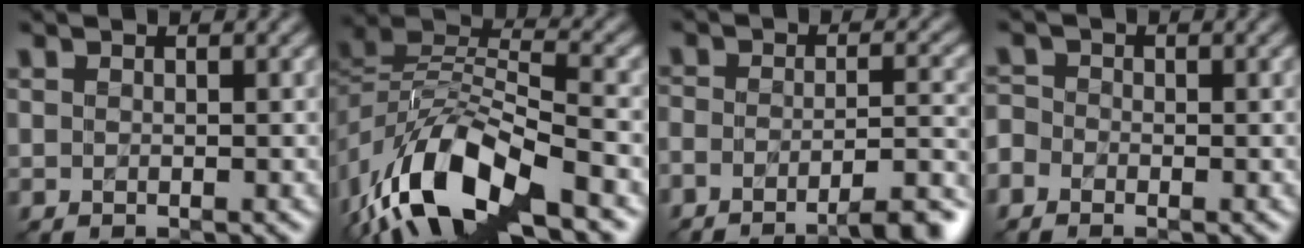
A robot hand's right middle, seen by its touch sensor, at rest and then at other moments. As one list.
[{"total": 12.1, "force": [-6.7, 5.3, 8.6], "torque": [-0.168, -0.002, -0.139]}, {"total": 6.1, "force": [-4.7, 1.1, 3.6], "torque": [-0.047, 0.006, -0.074]}, {"total": 1.5, "force": [-1.1, 1.0, 0.3], "torque": [-0.004, 0.001, -0.032]}]